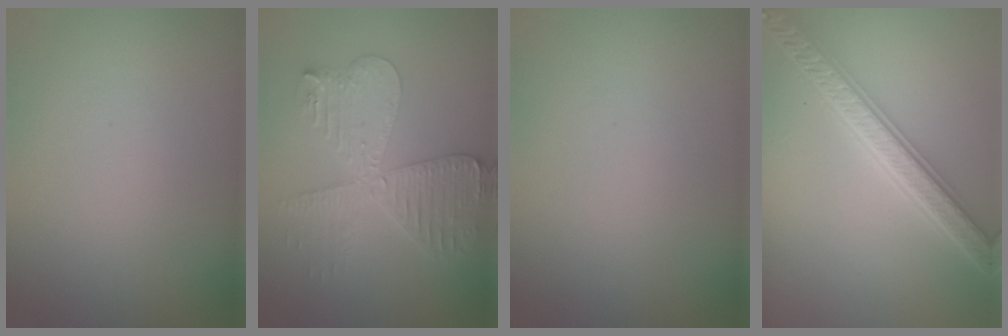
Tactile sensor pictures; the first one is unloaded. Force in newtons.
{"total": 5.7, "press": 5.6, "slide": 0.7}
{"total": 0.0}
{"total": 5.5, "press": 5.4, "slide": 1.1}